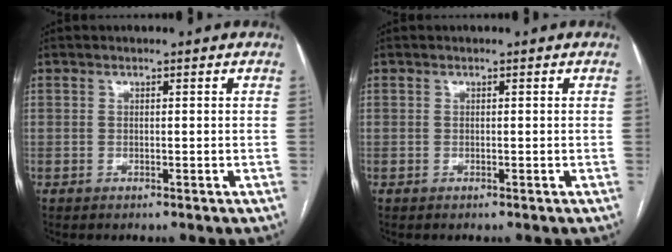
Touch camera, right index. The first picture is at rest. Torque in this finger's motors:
{"motor_torque": [0.01, 0.00, 0.00, -0.01]}